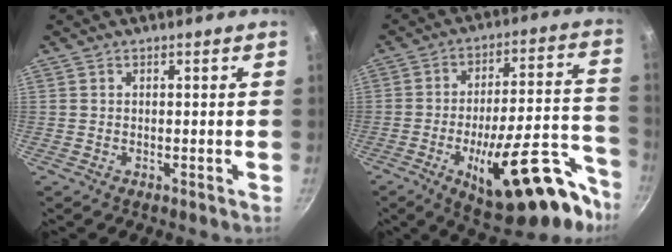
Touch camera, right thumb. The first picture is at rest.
{"total": 25.4, "force": [-12.9, 9.6, 19.6], "torque": [-0.227, 0.070, -0.183]}